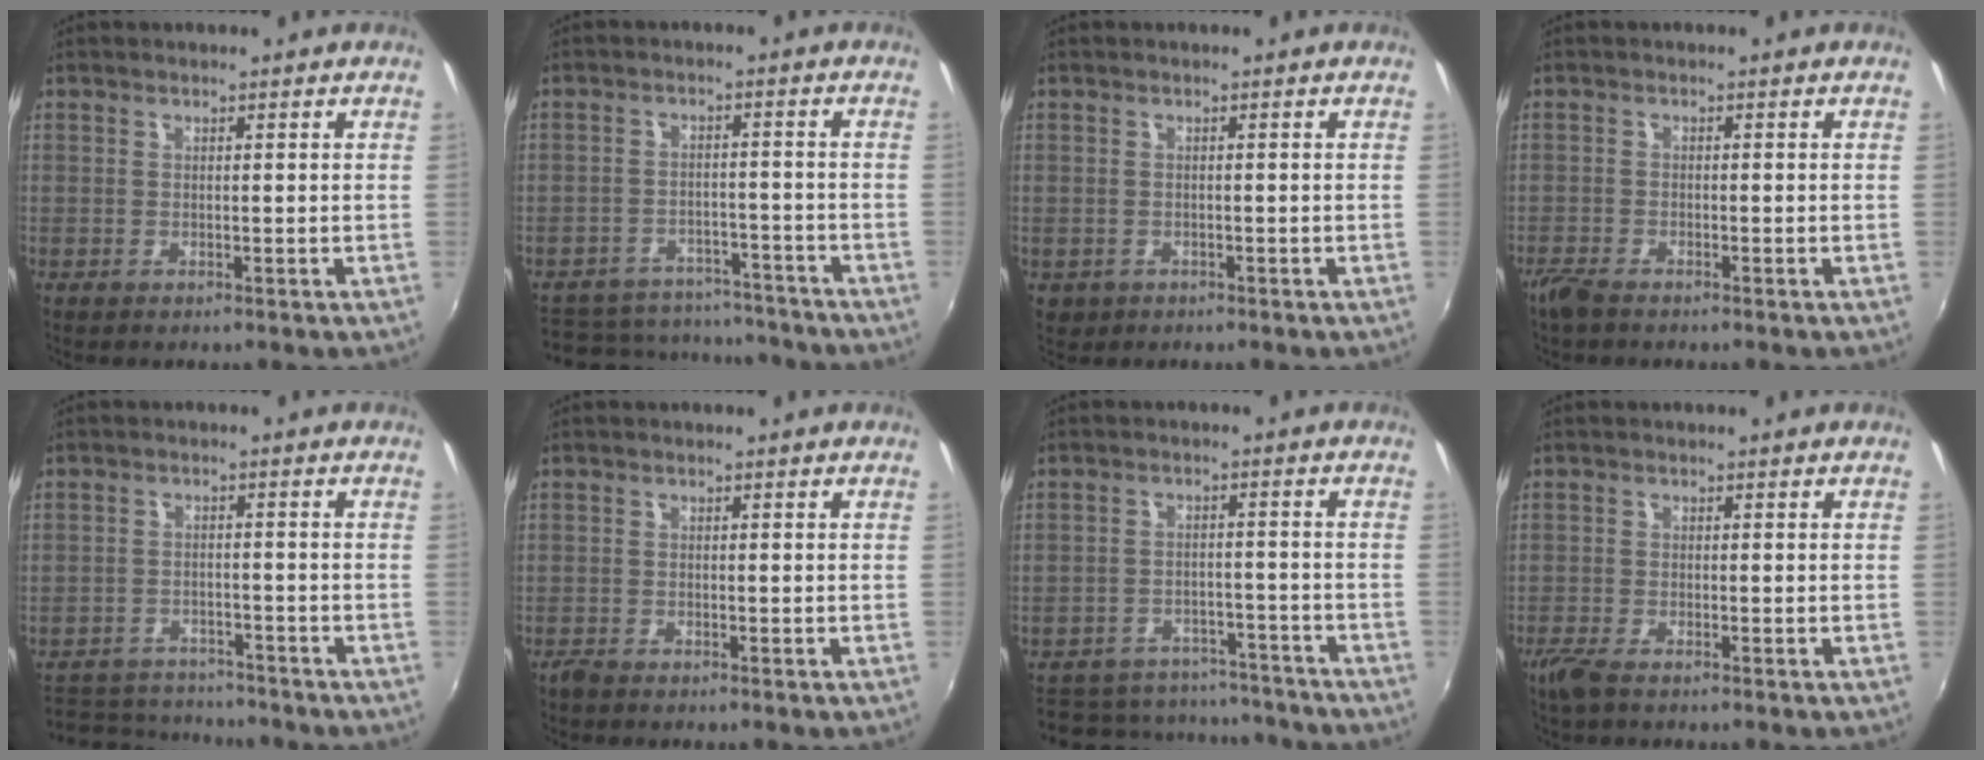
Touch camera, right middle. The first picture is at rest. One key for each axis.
{"total": 16.9, "fx": -14.0, "fy": 7.8, "fz": 5.6, "tx": -0.138, "ty": 0.026, "tz": -0.173}
{"total": 2.4, "fx": -0.8, "fy": 2.0, "fz": 1.0, "tx": -0.025, "ty": -0.003, "tz": -0.006}
{"total": 2.9, "fx": -2.5, "fy": 0.6, "fz": 1.4, "tx": -0.039, "ty": -0.010, "tz": -0.051}
{"total": 11.3, "fx": -10.1, "fy": 3.9, "fz": 2.9, "tx": -0.081, "ty": 0.015, "tz": -0.151}
{"total": 1.4, "fx": -1.3, "fy": 0.3, "fz": 0.3, "tx": -0.008, "ty": -0.006, "tz": -0.028}
{"total": 19.4, "fx": -16.3, "fy": 8.2, "fz": 6.7, "tx": -0.157, "ty": 0.022, "tz": -0.201}
{"total": 3.1, "fx": -2.4, "fy": 0.6, "fz": 1.9, "tx": -0.049, "ty": -0.010, "tz": -0.050}